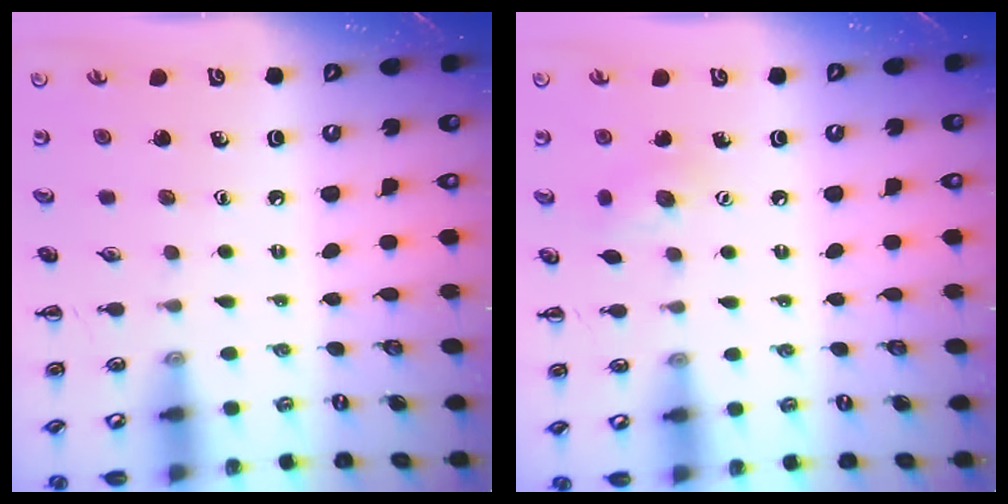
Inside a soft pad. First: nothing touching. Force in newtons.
{"total": 6.9, "press": 6.8, "slide": 1.4}